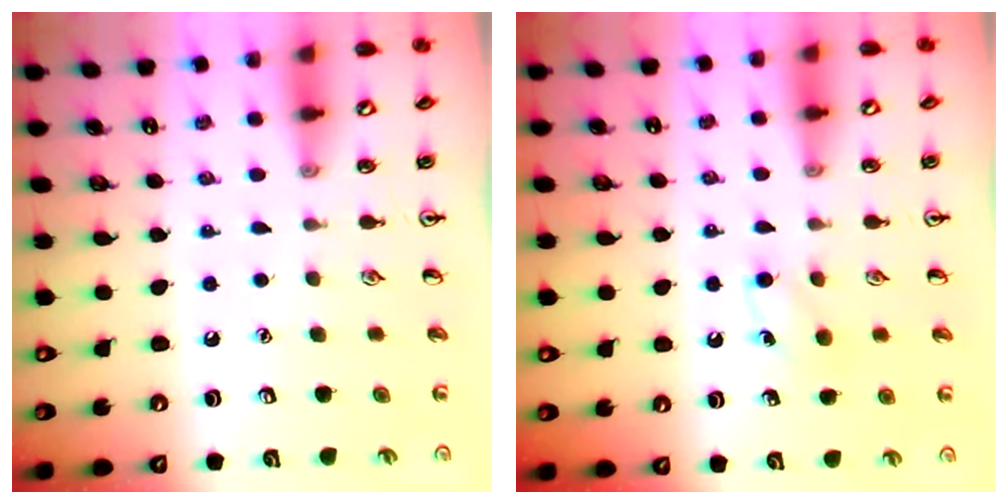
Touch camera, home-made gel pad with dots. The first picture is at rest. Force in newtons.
{"total": 6.3, "press": 6.0, "slide": 1.8}